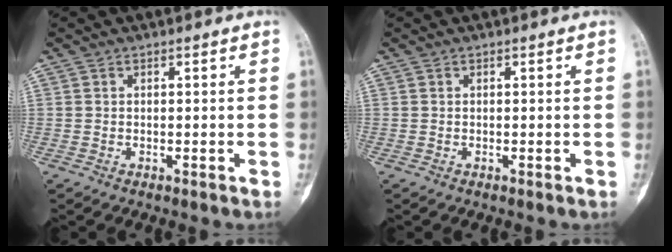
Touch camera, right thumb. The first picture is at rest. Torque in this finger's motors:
{"motor_torque": [0.23, -0.15, 0.01, -0.01, 0.01]}